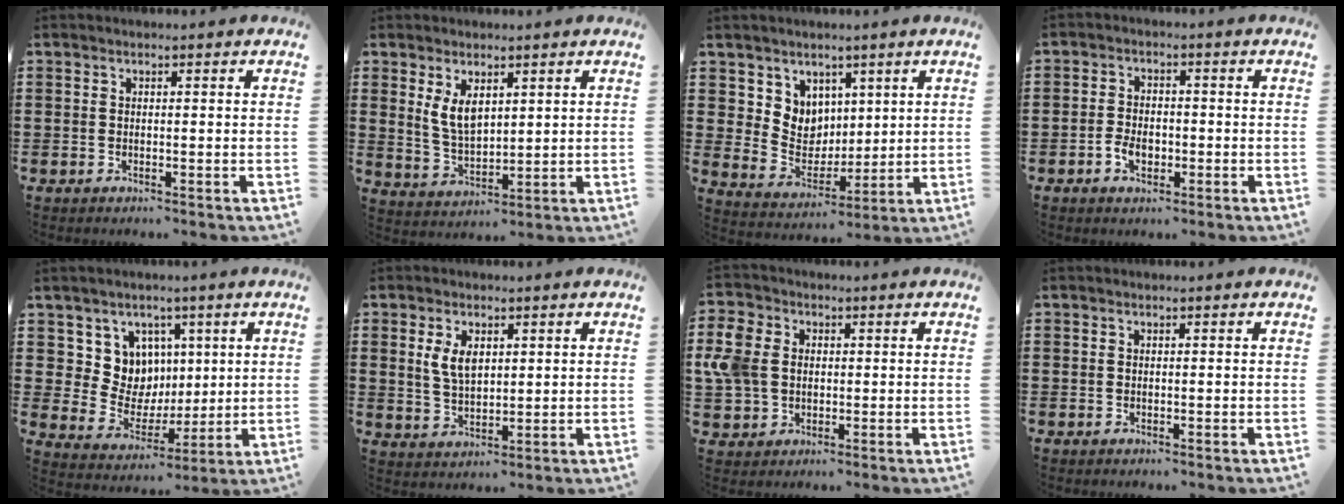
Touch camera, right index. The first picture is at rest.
{"total": 5.0, "force": [2.2, 2.7, 3.6], "torque": [-0.085, 0.002, 0.038]}
{"total": 6.8, "force": [3.7, 5.7, 0.1], "torque": [-0.035, -0.021, 0.072]}
{"total": 3.4, "force": [-1.2, 2.1, 2.4], "torque": [-0.053, -0.001, -0.024]}
{"total": 8.5, "force": [2.7, 7.9, 1.5], "torque": [-0.060, -0.022, 0.056]}
{"total": 4.6, "force": [1.5, 2.5, 3.5], "torque": [-0.076, 0.008, 0.027]}
{"total": 7.1, "force": [0.5, 6.0, 3.7], "torque": [-0.122, 0.009, 0.004]}
{"total": 0.0}